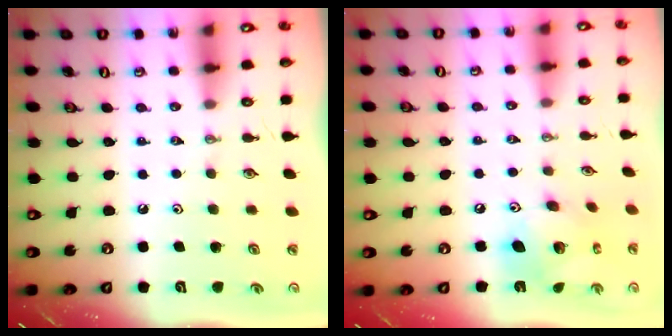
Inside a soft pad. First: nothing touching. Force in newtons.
{"total": 14.0, "press": 14.0, "slide": 1.3}